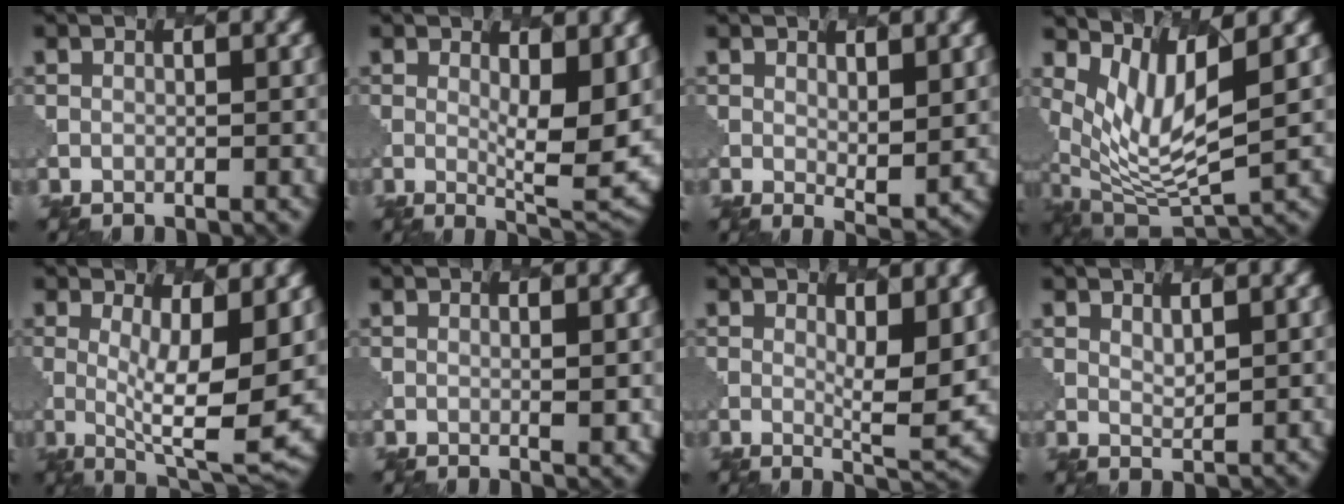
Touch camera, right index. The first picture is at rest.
{"total": 6.1, "force": [1.2, 1.8, 5.8], "torque": [-0.088, -0.018, 0.025]}
{"total": 2.3, "force": [1.5, 0.7, 1.5], "torque": [-0.025, -0.012, 0.030]}
{"total": 6.4, "force": [3.1, 2.0, 5.2], "torque": [-0.117, -0.016, 0.070]}
{"total": 8.0, "force": [0.7, 2.3, 7.6], "torque": [-0.125, -0.017, 0.018]}
{"total": 1.5, "force": [0.6, 0.4, 1.3], "torque": [-0.018, -0.002, 0.010]}
{"total": 4.4, "force": [1.3, 1.1, 4.1], "torque": [-0.066, -0.013, 0.024]}
{"total": 1.4, "force": [1.4, 0.2, 0.3], "torque": [-0.012, -0.005, 0.028]}